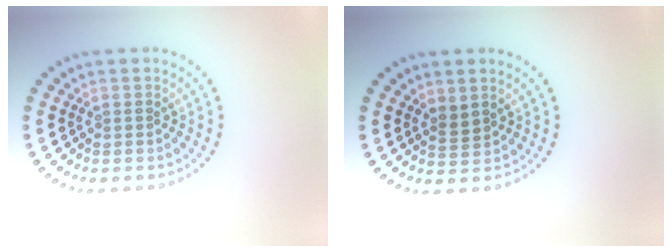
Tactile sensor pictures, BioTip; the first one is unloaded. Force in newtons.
{"total": 1.2, "press": 0.9, "slide": 0.8}